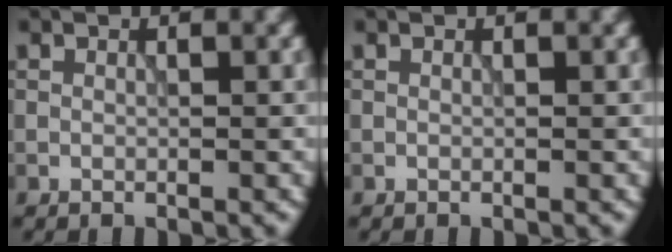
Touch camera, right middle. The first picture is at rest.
{"total": 0.0}